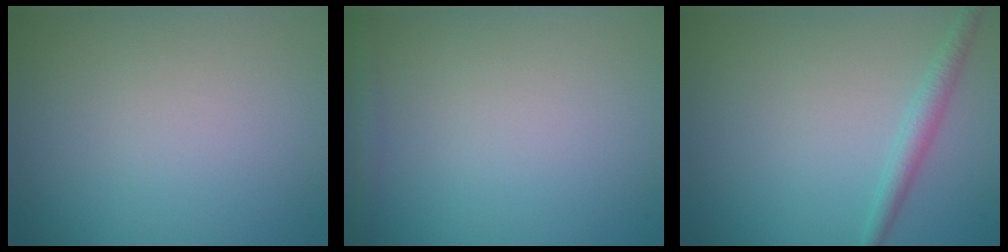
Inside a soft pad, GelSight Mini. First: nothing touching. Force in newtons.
{"total": 1.0, "press": 1.0, "slide": 0.1}
{"total": 1.8, "press": 1.8, "slide": 0.0}